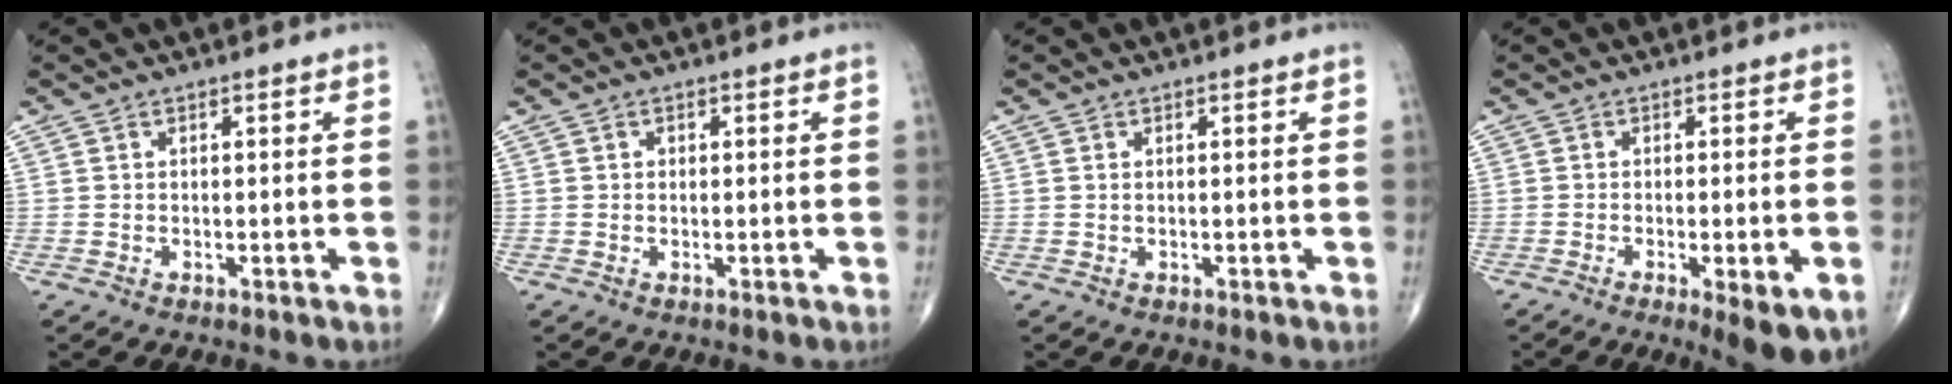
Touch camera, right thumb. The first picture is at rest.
{"total": 0.6, "force": [0.1, 0.6, 0.2], "torque": [0.001, 0.001, 0.001]}
{"total": 0.0}
{"total": 8.5, "force": [-3.4, 2.2, 7.5], "torque": [-0.101, -0.008, -0.044]}